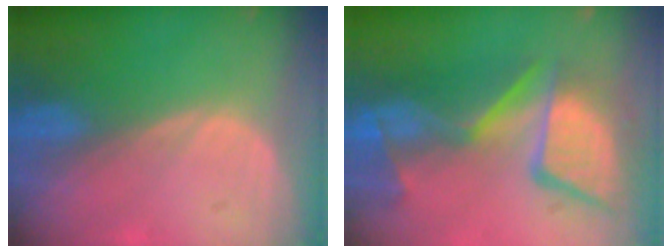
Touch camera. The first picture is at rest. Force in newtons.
{"total": 13.2, "press": 11.2, "slide": 6.9}